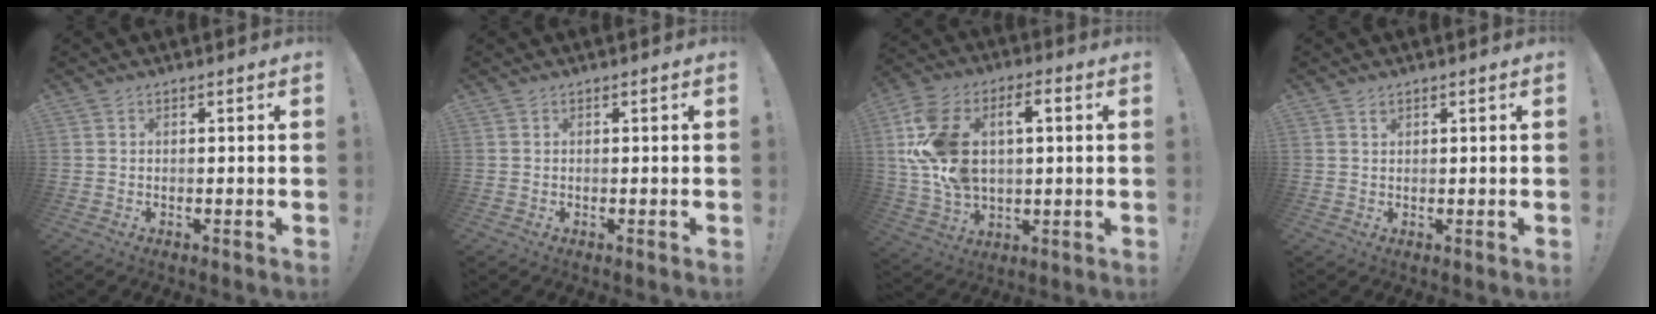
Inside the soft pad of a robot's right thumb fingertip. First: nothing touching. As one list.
[{"total": 0.0}, {"total": 18.6, "force": [3.7, 12.3, 13.5], "torque": [-0.264, 0.003, 0.062]}, {"total": 0.9, "force": [0.7, 0.6, 0.3], "torque": [-0.001, -0.003, 0.013]}]